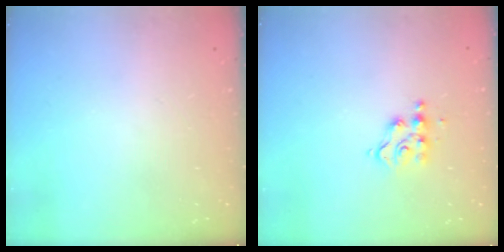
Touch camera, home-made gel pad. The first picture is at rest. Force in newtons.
{"total": 5.7, "press": 5.7, "slide": 0.3}